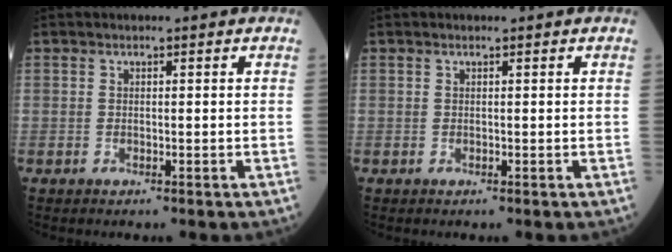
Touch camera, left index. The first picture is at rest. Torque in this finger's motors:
{"motor_torque": [0.21, 0.06, -0.04, -0.01]}